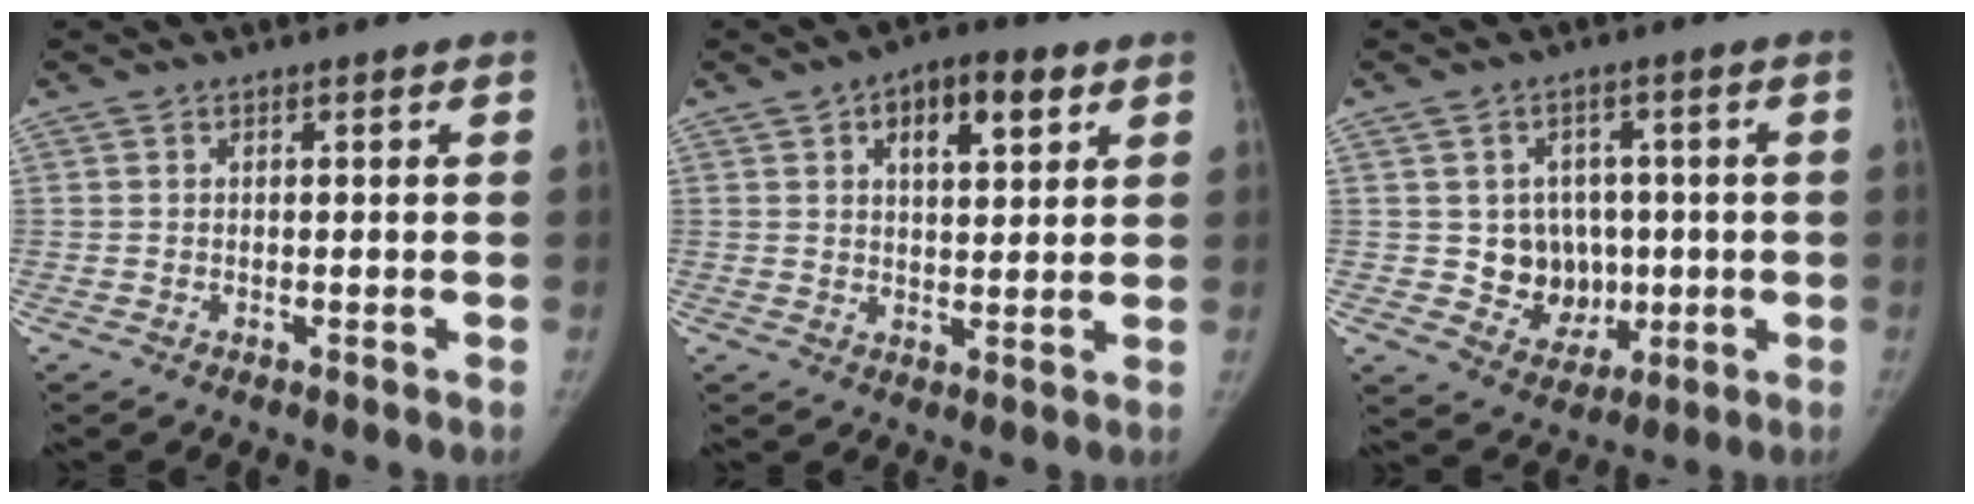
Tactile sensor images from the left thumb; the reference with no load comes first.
{"total": 9.6, "force": [4.2, 4.4, 7.4], "torque": [-0.088, -0.002, 0.062]}
{"total": 9.0, "force": [-0.1, 7.9, 4.2], "torque": [-0.014, 0.004, 0.014]}